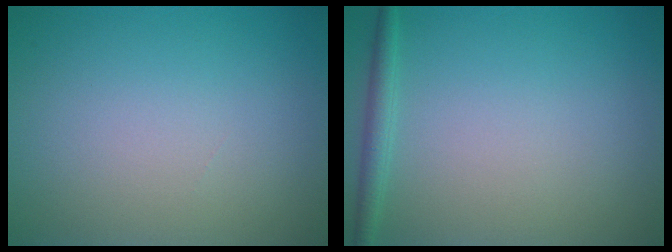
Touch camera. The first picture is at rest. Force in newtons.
{"total": 1.5, "press": 1.5, "slide": 0.1}